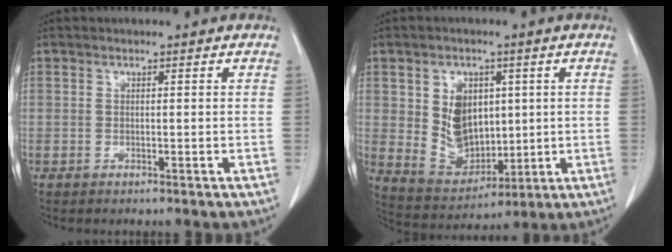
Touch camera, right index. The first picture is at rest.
{"total": 10.0, "force": [1.8, 7.2, 6.7], "torque": [-0.127, 0.011, 0.054]}